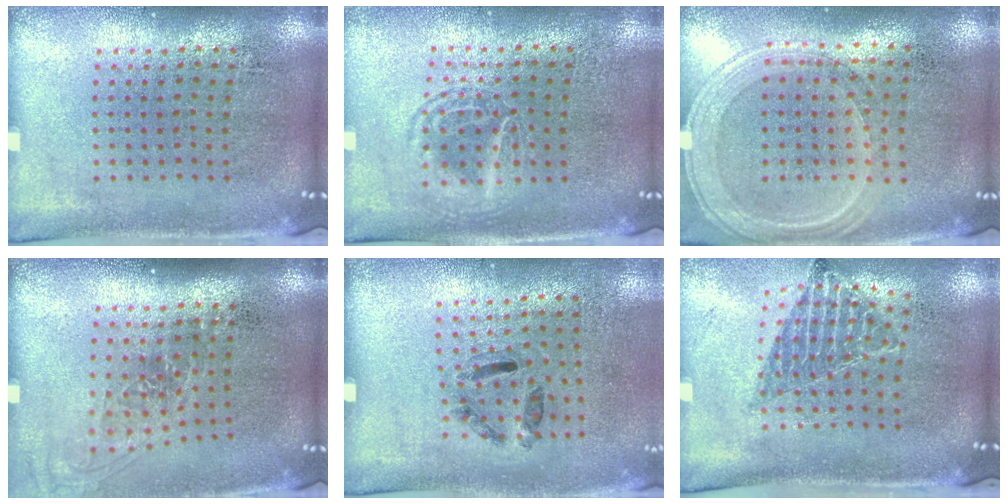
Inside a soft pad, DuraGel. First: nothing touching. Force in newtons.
{"total": 1.2, "press": 1.2, "slide": 0.1}
{"total": 1.3, "press": 1.2, "slide": 0.5}
{"total": 1.3, "press": 1.1, "slide": 0.8}
{"total": 1.3, "press": 0.6, "slide": 1.1}
{"total": 0.9, "press": 0.8, "slide": 0.2}